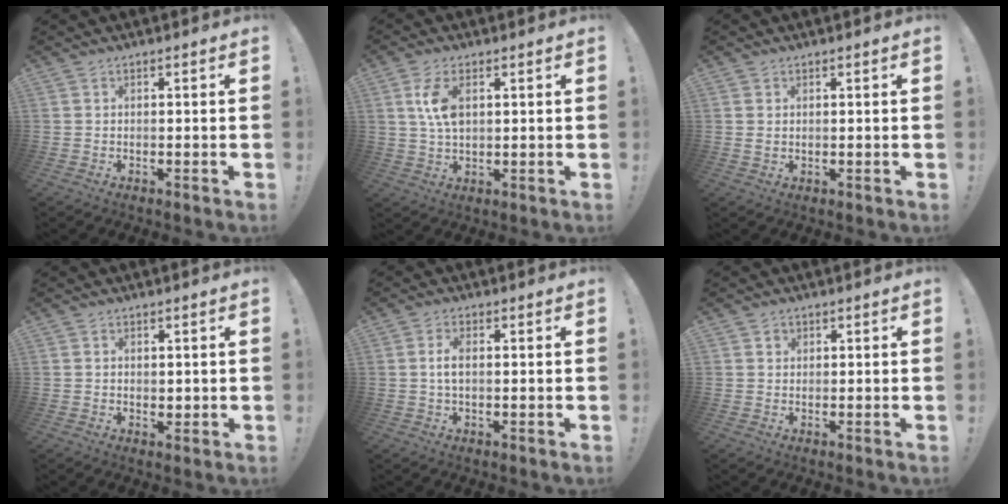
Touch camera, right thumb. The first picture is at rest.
{"total": 7.7, "force": [2.0, 4.1, 6.2], "torque": [-0.120, -0.004, 0.033]}
{"total": 1.2, "force": [0.6, 0.8, 0.7], "torque": [-0.010, 0.000, 0.011]}
{"total": 1.6, "force": [0.5, 1.4, 0.5], "torque": [0.005, -0.003, 0.006]}
{"total": 3.6, "force": [0.4, 1.8, 3.1], "torque": [-0.051, 0.003, 0.005]}
{"total": 1.3, "force": [0.7, 1.1, 0.3], "torque": [0.009, -0.007, 0.010]}